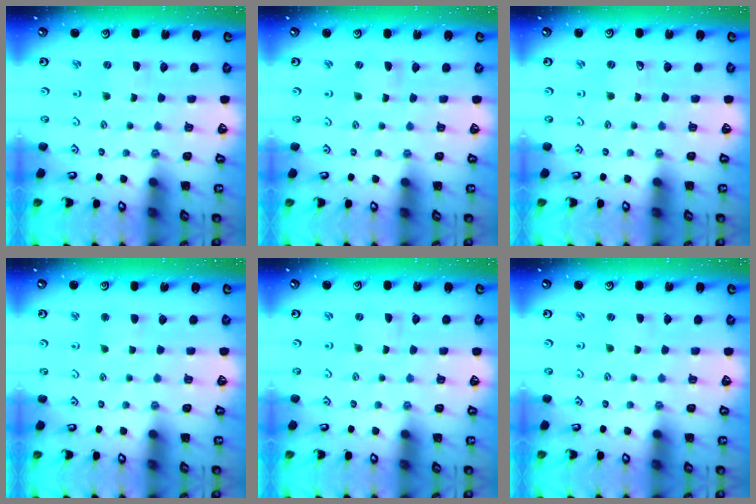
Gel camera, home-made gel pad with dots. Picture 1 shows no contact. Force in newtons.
{"total": 0.0}
{"total": 0.0}
{"total": 2.7, "press": 2.7, "slide": 0.4}
{"total": 0.0}
{"total": 1.7, "press": 1.7, "slide": 0.2}